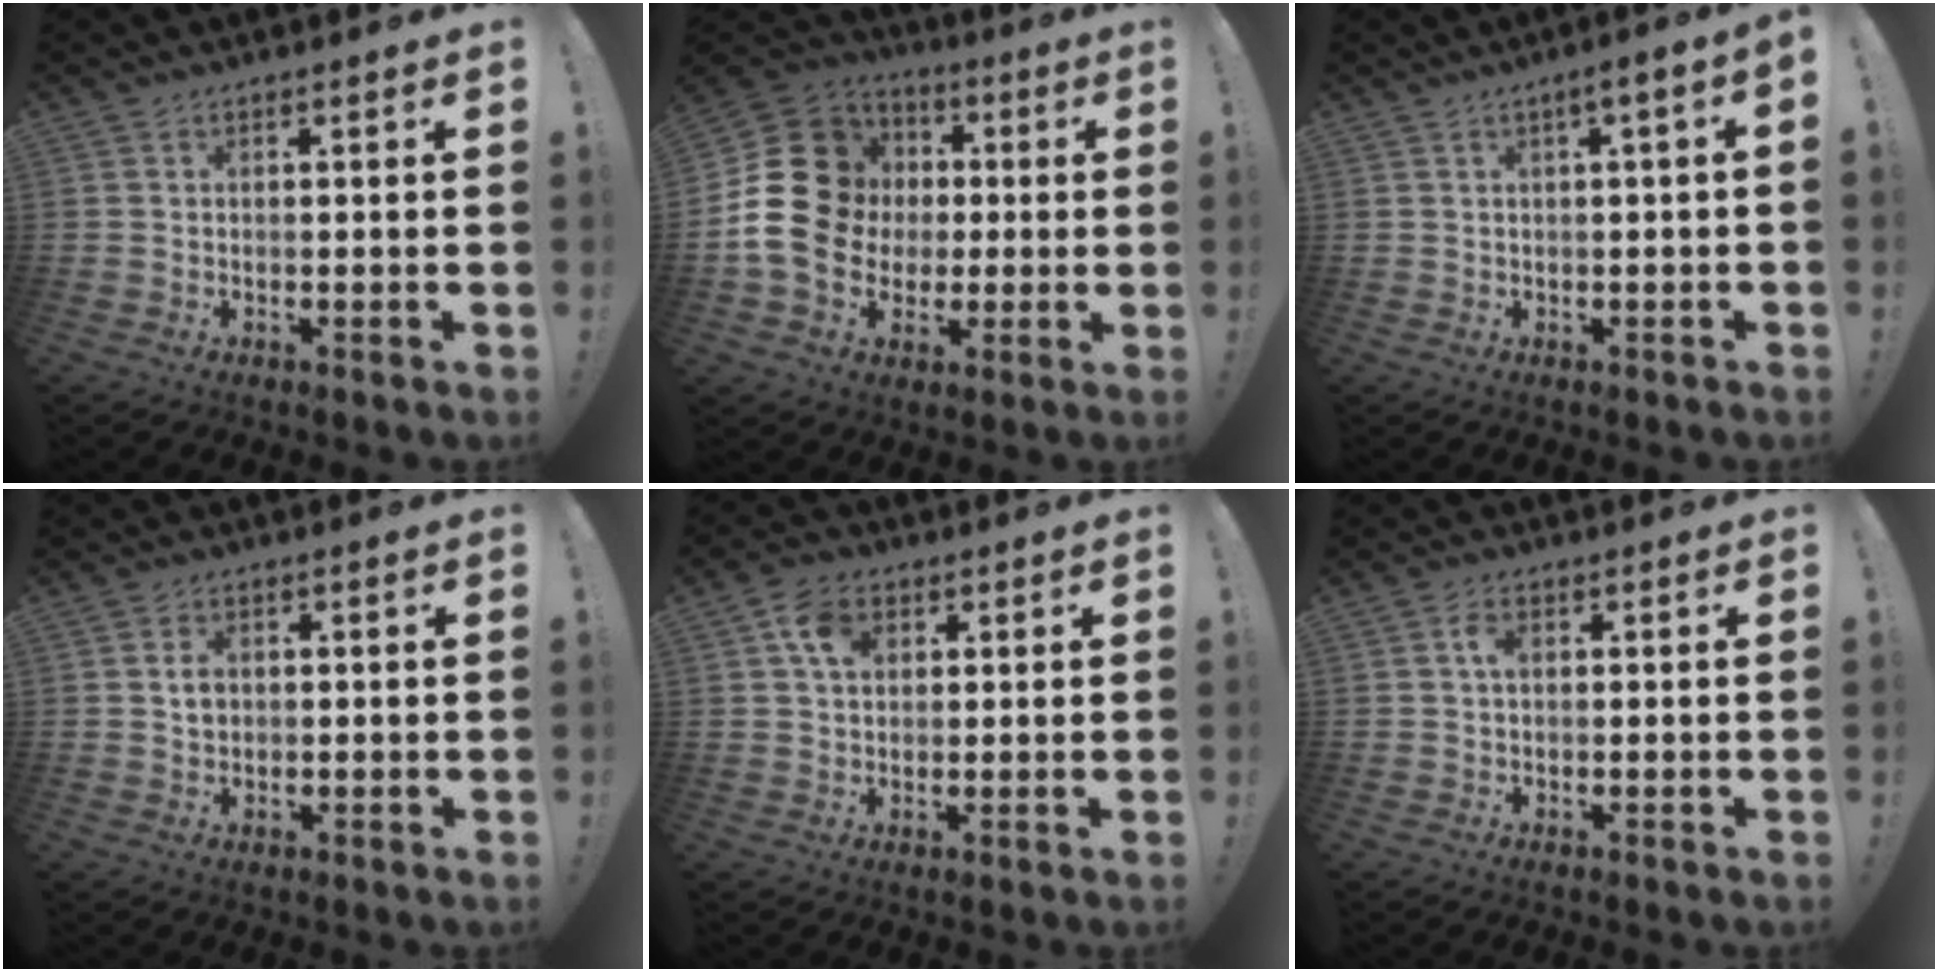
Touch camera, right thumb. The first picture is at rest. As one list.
[{"total": 19.7, "force": [0.1, 17.3, 9.5], "torque": [-0.152, 0.025, 0.035]}, {"total": 3.7, "force": [0.1, 0.0, 3.6], "torque": [-0.063, -0.003, 0.001]}, {"total": 3.2, "force": [0.6, 2.5, 2.0], "torque": [-0.025, -0.001, 0.007]}, {"total": 7.3, "force": [2.6, 5.4, 4.3], "torque": [-0.067, 0.004, 0.050]}, {"total": 3.0, "force": [0.6, 1.9, 2.3], "torque": [-0.040, 0.005, 0.008]}]